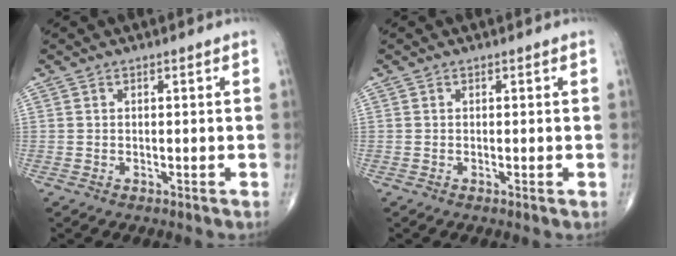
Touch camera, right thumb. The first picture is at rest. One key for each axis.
{"total": 0.5, "fx": -0.1, "fy": -0.1, "fz": 0.5, "tx": -0.011, "ty": -0.003, "tz": -0.003}